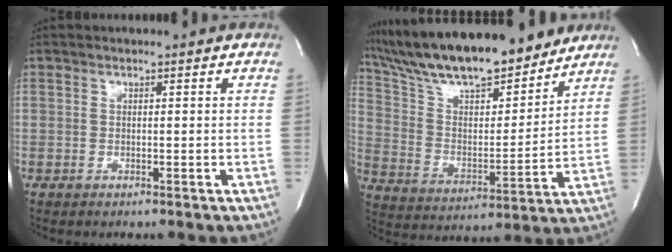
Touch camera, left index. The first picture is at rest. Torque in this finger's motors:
{"motor_torque": [0.68, -0.85, 0.53, 0.18]}